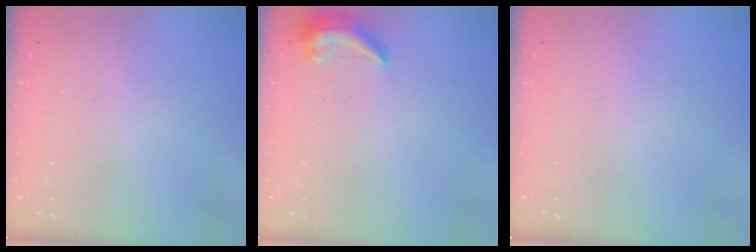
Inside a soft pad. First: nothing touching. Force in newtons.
{"total": 7.6, "press": 7.6, "slide": 0.7}
{"total": 0.0}